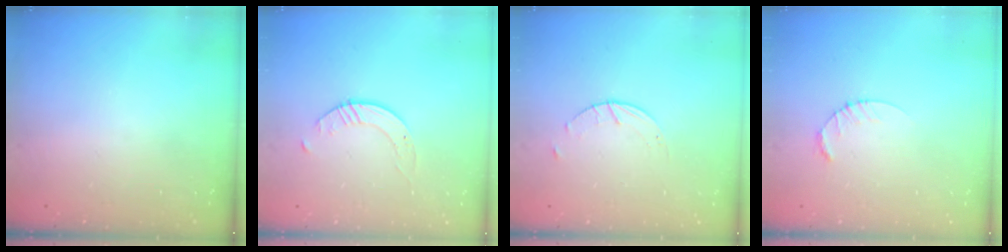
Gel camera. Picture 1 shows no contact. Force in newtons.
{"total": 1.7, "press": 1.7, "slide": 0.2}
{"total": 3.0, "press": 3.0, "slide": 0.4}
{"total": 2.6, "press": 2.6, "slide": 0.4}